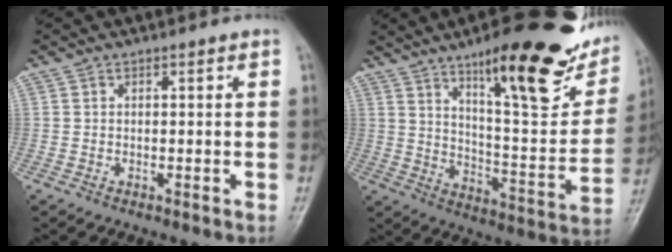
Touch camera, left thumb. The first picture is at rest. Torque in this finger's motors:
{"motor_torque": [0.28, 0.19, 1.49, -1.27, 0.10]}